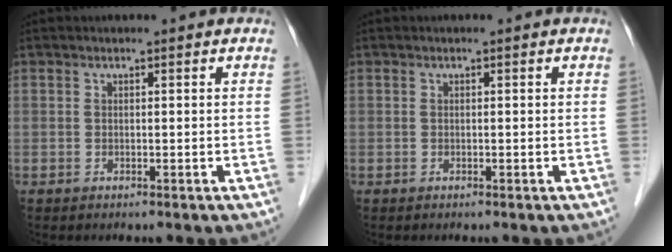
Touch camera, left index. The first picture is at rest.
{"total": 0.0}